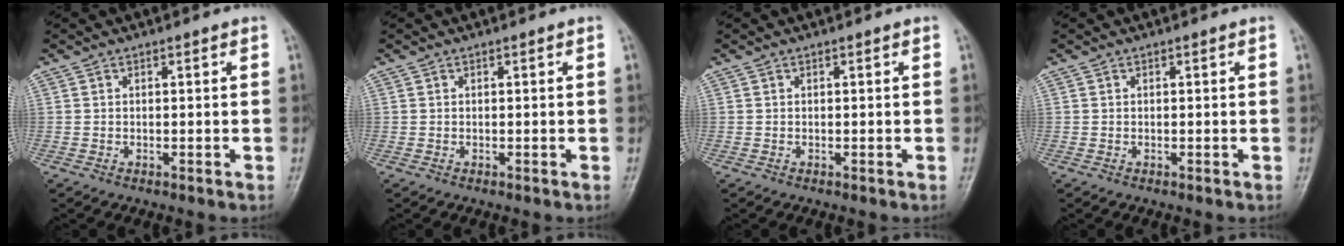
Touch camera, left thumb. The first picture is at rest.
{"total": 0.0}
{"total": 0.0}
{"total": 0.0}